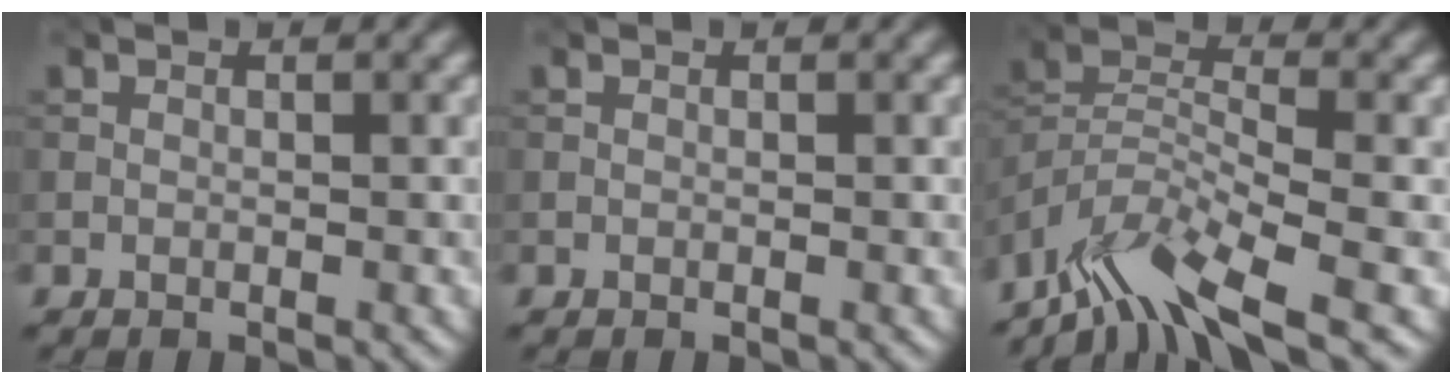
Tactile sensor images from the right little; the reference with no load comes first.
{"total": 0.0}
{"total": 7.3, "force": [-5.9, 1.4, 4.1], "torque": [-0.074, -0.005, -0.120]}